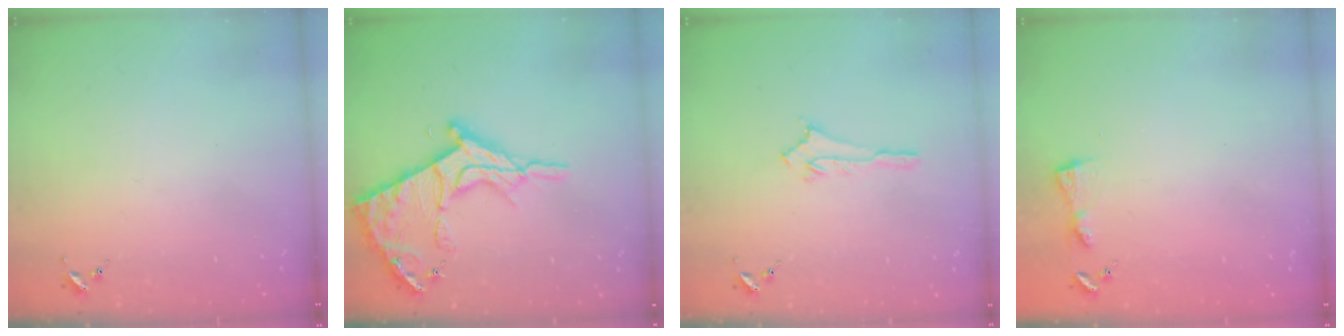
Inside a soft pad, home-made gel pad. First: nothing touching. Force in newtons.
{"total": 16.8, "press": 16.8, "slide": 1.3}
{"total": 2.9, "press": 2.9, "slide": 0.2}
{"total": 3.9, "press": 3.9, "slide": 0.4}